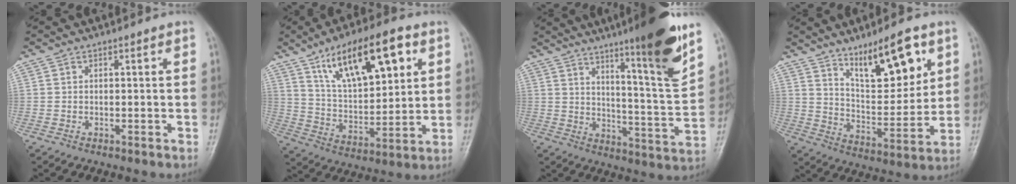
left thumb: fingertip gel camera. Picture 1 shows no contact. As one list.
[{"total": 18.5, "force": [9.1, 7.6, 14.2], "torque": [-0.195, -0.029, 0.161]}, {"total": 17.6, "force": [10.8, 1.3, 13.7], "torque": [-0.182, -0.064, 0.166]}, {"total": 14.8, "force": [8.2, 5.3, 11.0], "torque": [-0.141, -0.049, 0.145]}]